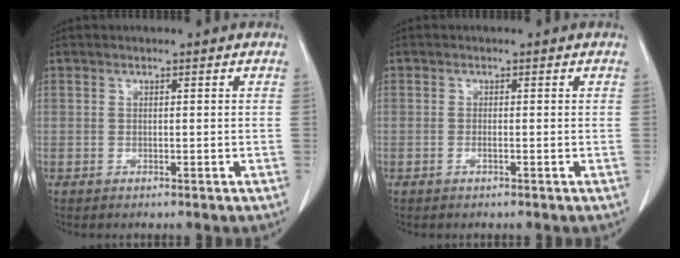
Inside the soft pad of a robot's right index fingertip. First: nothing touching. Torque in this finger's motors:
{"motor_torque": [-0.03, -0.02, -0.02, -0.01]}